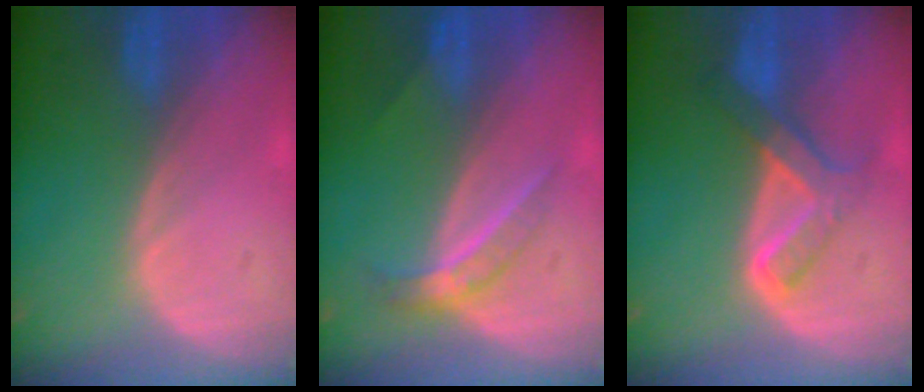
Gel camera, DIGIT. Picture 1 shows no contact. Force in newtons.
{"total": 4.6, "press": 4.1, "slide": 2.3}
{"total": 6.1, "press": 5.8, "slide": 1.8}